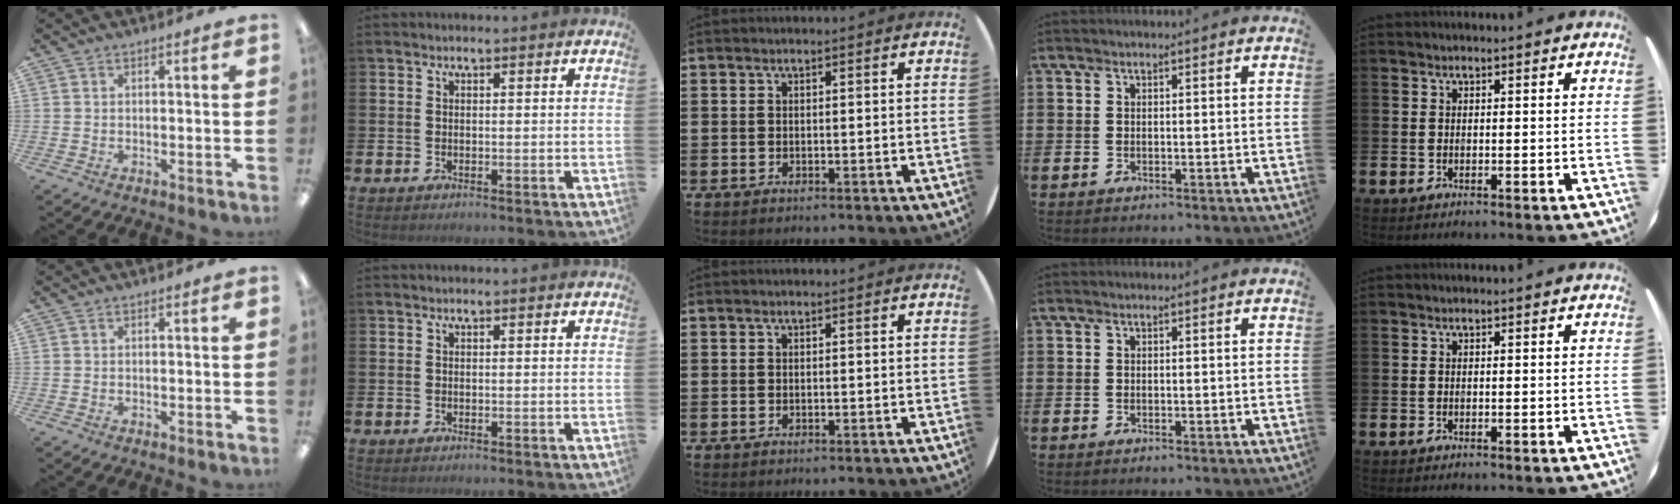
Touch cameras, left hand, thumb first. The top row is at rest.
{}